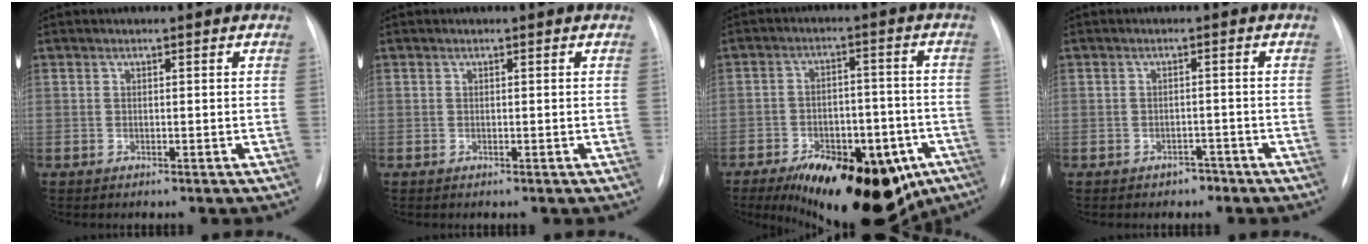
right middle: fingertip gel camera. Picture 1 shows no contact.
{"total": 0.0}
{"total": 22.1, "force": [-12.7, 10.1, 15.0], "torque": [-0.178, 0.010, -0.170]}
{"total": 1.5, "force": [-1.1, 1.0, 0.4], "torque": [-0.006, 0.007, -0.015]}